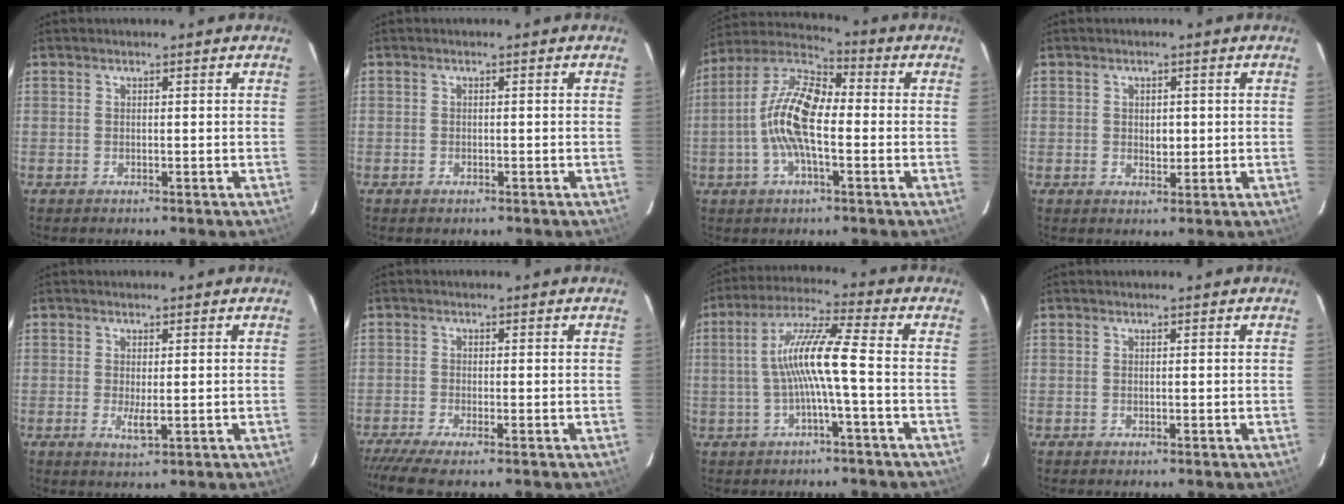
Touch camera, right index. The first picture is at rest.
{"total": 1.0, "force": [-0.6, 0.7, 0.3], "torque": [-0.005, -0.001, -0.008]}
{"total": 13.4, "force": [-1.9, 5.2, 12.2], "torque": [-0.246, 0.013, -0.048]}
{"total": 2.5, "force": [0.1, 1.8, 1.7], "torque": [-0.026, 0.002, 0.002]}
{"total": 2.8, "force": [-0.3, 0.8, 2.7], "torque": [-0.050, -0.009, -0.003]}
{"total": 5.4, "force": [-4.4, 0.0, 3.1], "torque": [-0.077, -0.025, -0.085]}
{"total": 9.6, "force": [-1.5, -0.2, 9.4], "torque": [-0.190, 0.014, -0.025]}
{"total": 0.0}